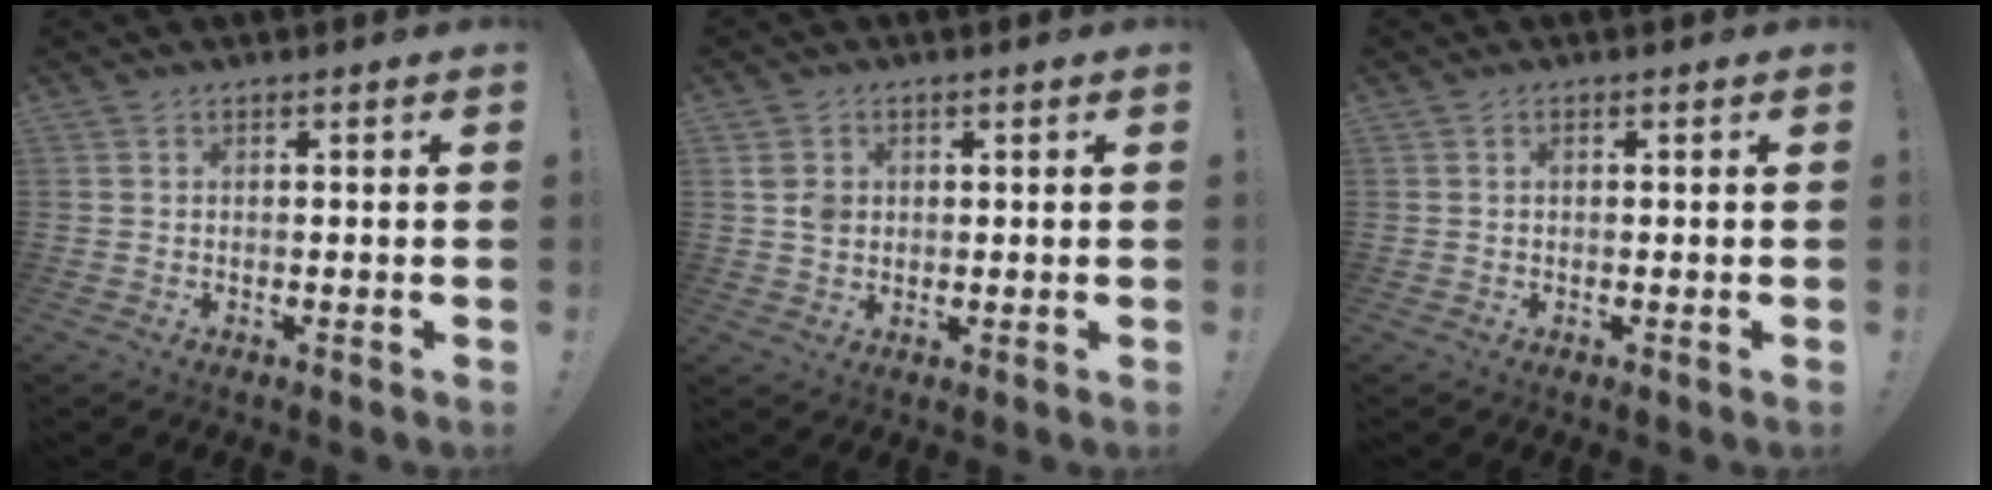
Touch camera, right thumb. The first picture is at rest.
{"total": 3.3, "force": [0.8, 2.9, 1.5], "torque": [-0.013, -0.001, 0.013]}
{"total": 0.6, "force": [0.1, 0.4, 0.5], "torque": [-0.016, 0.004, 0.003]}